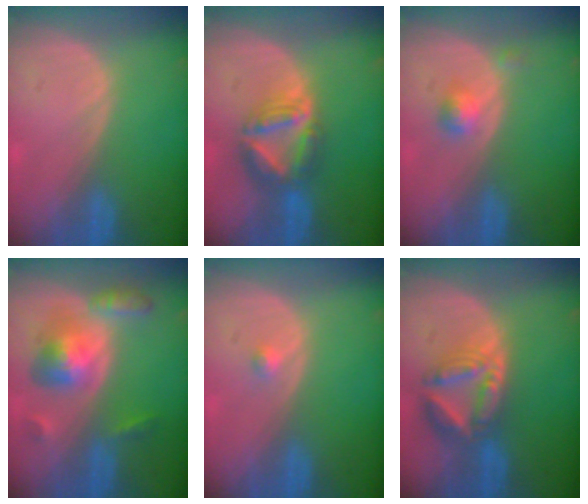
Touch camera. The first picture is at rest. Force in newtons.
{"total": 7.7, "press": 6.8, "slide": 3.8}
{"total": 2.4, "press": 2.1, "slide": 1.1}
{"total": 7.2, "press": 7.2, "slide": 0.5}
{"total": 1.1, "press": 0.9, "slide": 0.5}
{"total": 8.2, "press": 7.1, "slide": 4.2}